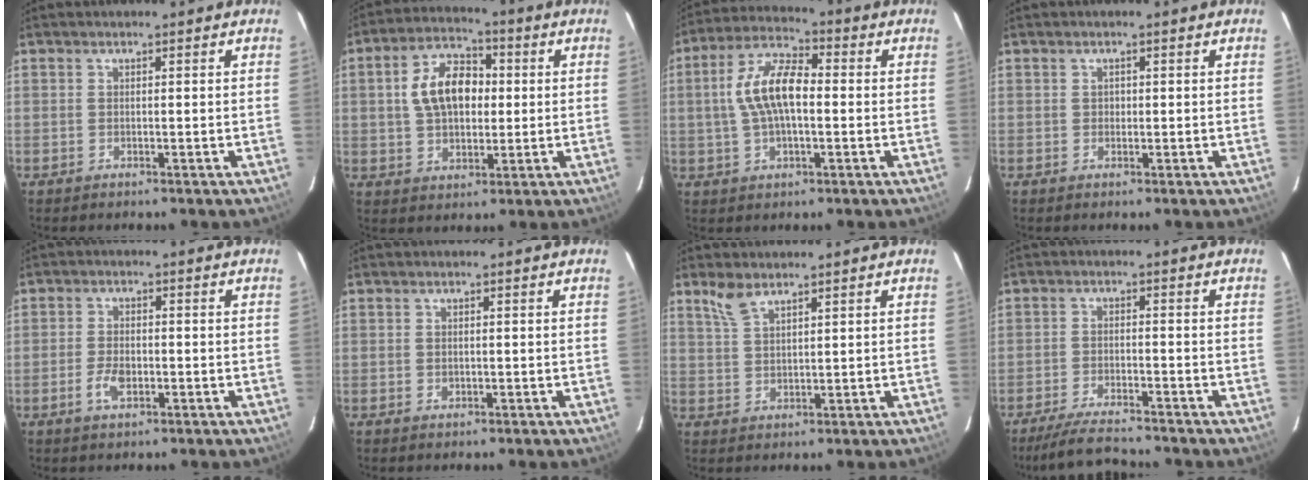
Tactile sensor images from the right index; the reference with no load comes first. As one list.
[{"total": 11.1, "force": [1.4, 7.1, 8.4], "torque": [-0.158, 0.026, 0.026]}, {"total": 10.7, "force": [0.1, 4.7, 9.6], "torque": [-0.192, 0.019, 0.001]}, {"total": 0.9, "force": [0.0, 0.9, 0.1], "torque": [0.004, 0.002, 0.001]}, {"total": 4.1, "force": [-1.6, 2.2, 3.1], "torque": [-0.067, 0.000, -0.029]}, {"total": 0.8, "force": [-0.1, 0.7, 0.4], "torque": [-0.004, 0.001, -0.001]}, {"total": 3.9, "force": [3.0, 1.2, 2.0], "torque": [-0.042, 0.003, 0.064]}, {"total": 8.5, "force": [-7.7, 1.0, 3.5], "torque": [-0.093, -0.015, -0.133]}]